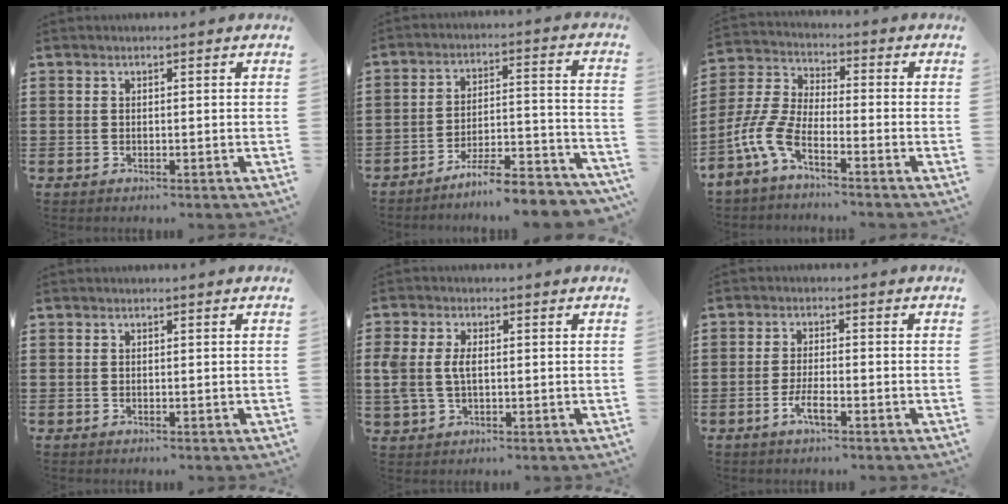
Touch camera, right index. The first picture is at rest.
{"total": 6.8, "force": [-6.2, 0.1, 2.7], "torque": [-0.039, 0.000, -0.119]}
{"total": 6.7, "force": [-4.6, 1.8, 4.5], "torque": [-0.140, -0.020, -0.098]}
{"total": 0.0}
{"total": 4.3, "force": [0.2, 2.7, 3.4], "torque": [-0.092, 0.001, -0.005]}
{"total": 2.7, "force": [-1.4, 0.5, 2.3], "torque": [-0.047, -0.002, -0.027]}